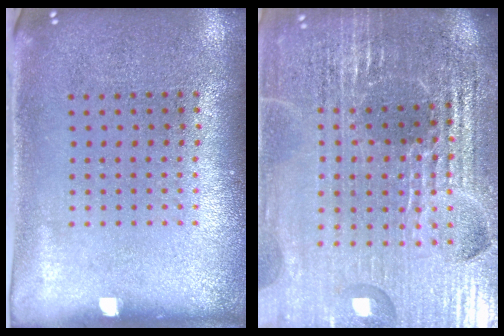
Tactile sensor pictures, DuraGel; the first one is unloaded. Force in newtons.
{"total": 6.1, "press": 5.4, "slide": 2.8}